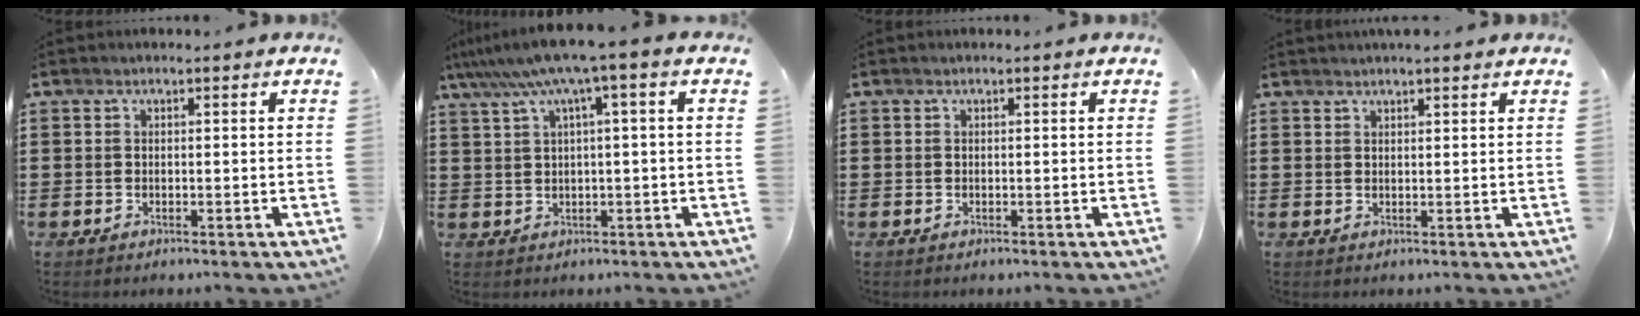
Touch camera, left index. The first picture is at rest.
{"total": 6.6, "force": [2.7, -0.3, 6.0], "torque": [-0.121, -0.014, 0.045]}
{"total": 0.0}
{"total": 1.7, "force": [1.6, 0.1, 0.5], "torque": [-0.013, 0.002, 0.030]}